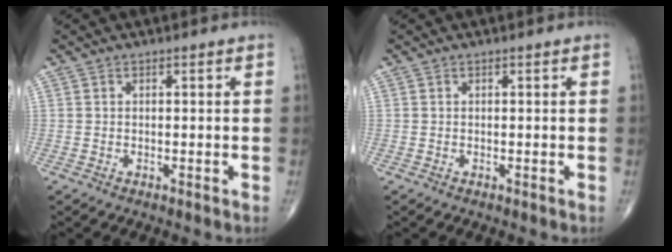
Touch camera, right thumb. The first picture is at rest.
{"total": 0.0}